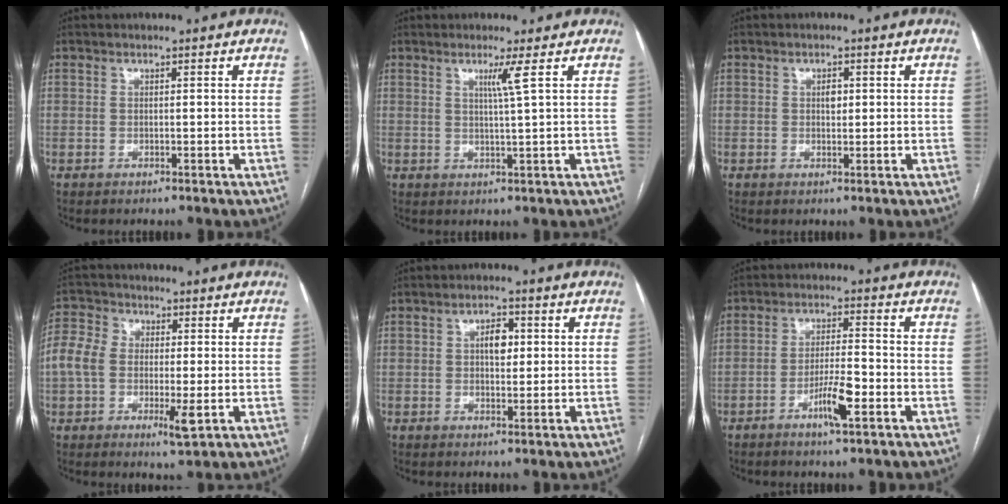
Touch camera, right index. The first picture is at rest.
{"total": 2.8, "force": [1.2, -1.1, 2.2], "torque": [-0.044, -0.009, 0.025]}
{"total": 1.5, "force": [0.3, 0.9, 1.2], "torque": [-0.018, 0.001, 0.005]}
{"total": 9.8, "force": [-1.3, 5.2, 8.2], "torque": [-0.161, 0.006, -0.028]}
{"total": 3.6, "force": [0.7, 1.9, 3.0], "torque": [-0.048, 0.008, 0.012]}
{"total": 6.1, "force": [-2.8, 0.6, 5.4], "torque": [-0.102, -0.003, -0.051]}